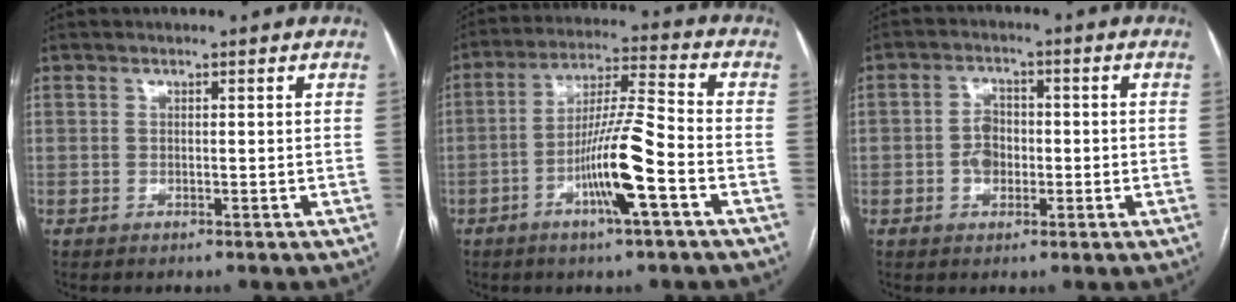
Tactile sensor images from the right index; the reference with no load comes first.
{"total": 11.5, "force": [-4.6, 0.1, 10.6], "torque": [-0.201, 0.003, -0.084]}
{"total": 4.0, "force": [-0.9, 3.0, 2.6], "torque": [-0.049, 0.013, -0.016]}